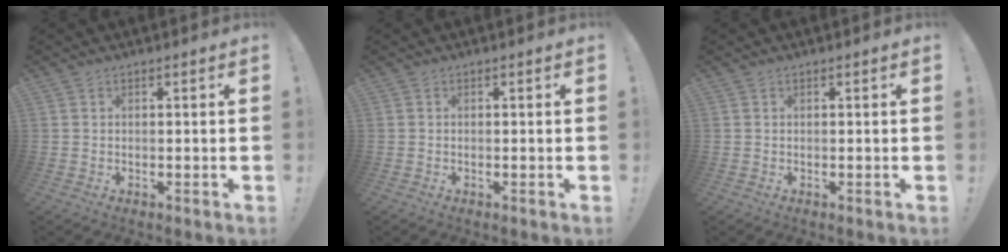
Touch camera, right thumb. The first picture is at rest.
{"total": 0.0}
{"total": 0.0}